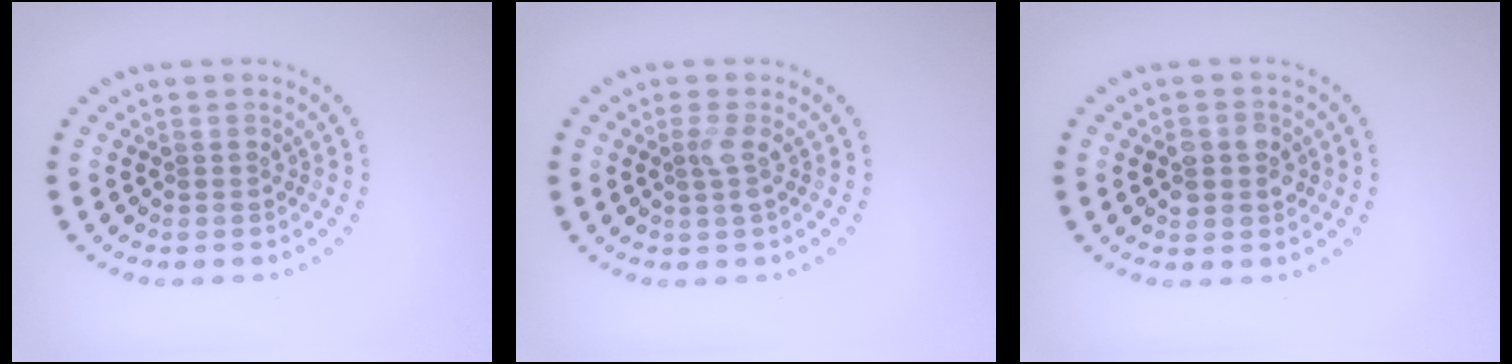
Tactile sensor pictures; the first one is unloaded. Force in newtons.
{"total": 1.5, "press": 1.2, "slide": 0.9}
{"total": 2.4, "press": 2.4, "slide": 0.3}